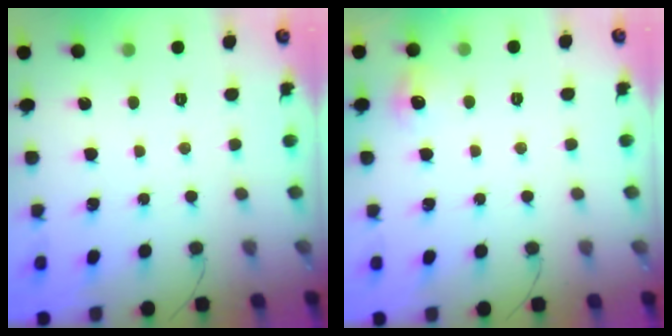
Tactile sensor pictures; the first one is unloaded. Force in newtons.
{"total": 5.3, "press": 5.0, "slide": 1.7}